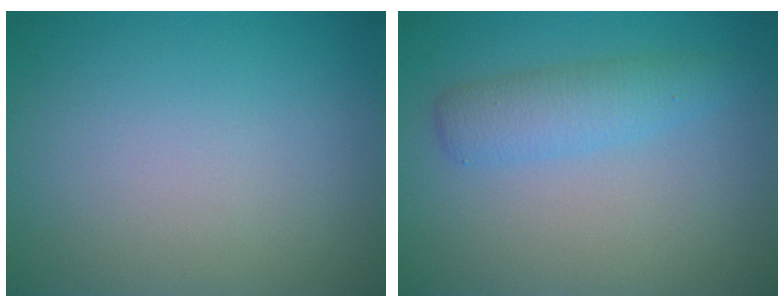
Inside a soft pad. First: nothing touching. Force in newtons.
{"total": 2.9, "press": 2.9, "slide": 0.1}